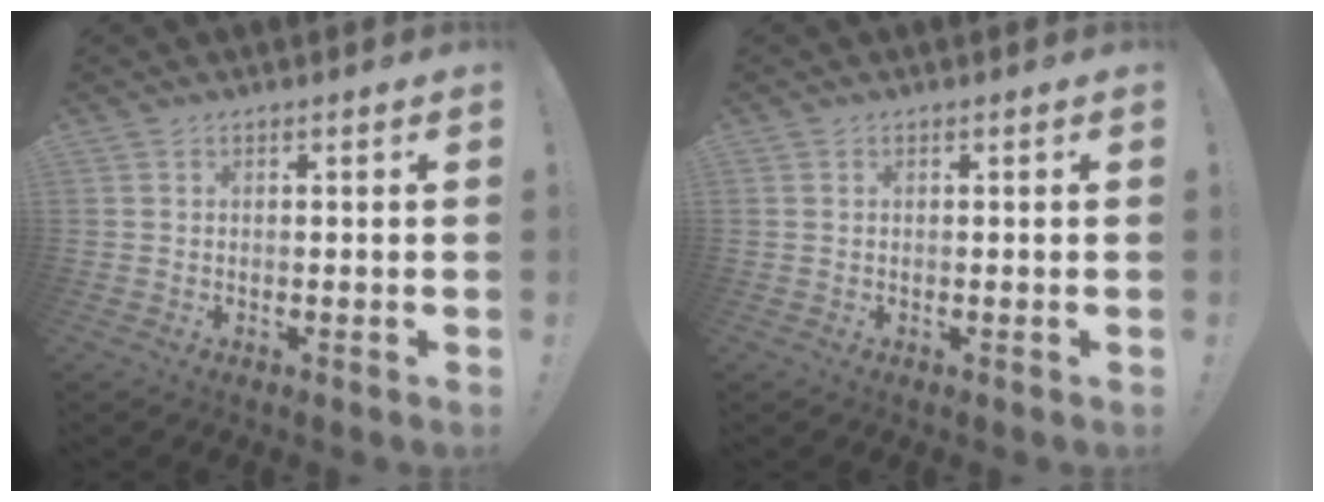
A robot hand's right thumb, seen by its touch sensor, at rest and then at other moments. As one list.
[{"total": 0.0}]